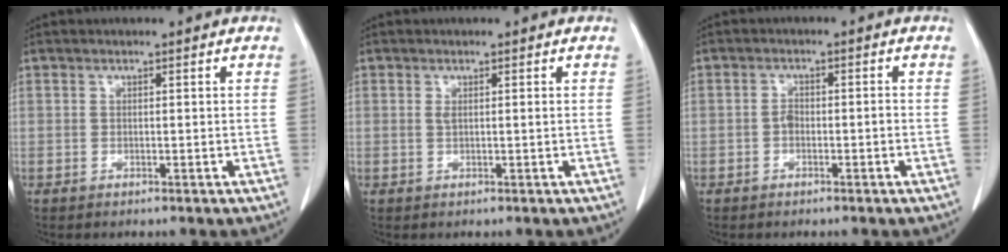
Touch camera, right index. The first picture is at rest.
{"total": 0.9, "force": [0.2, 0.0, 0.9], "torque": [-0.020, -0.002, 0.005]}
{"total": 1.9, "force": [-0.7, 0.8, 1.6], "torque": [-0.024, 0.005, -0.011]}